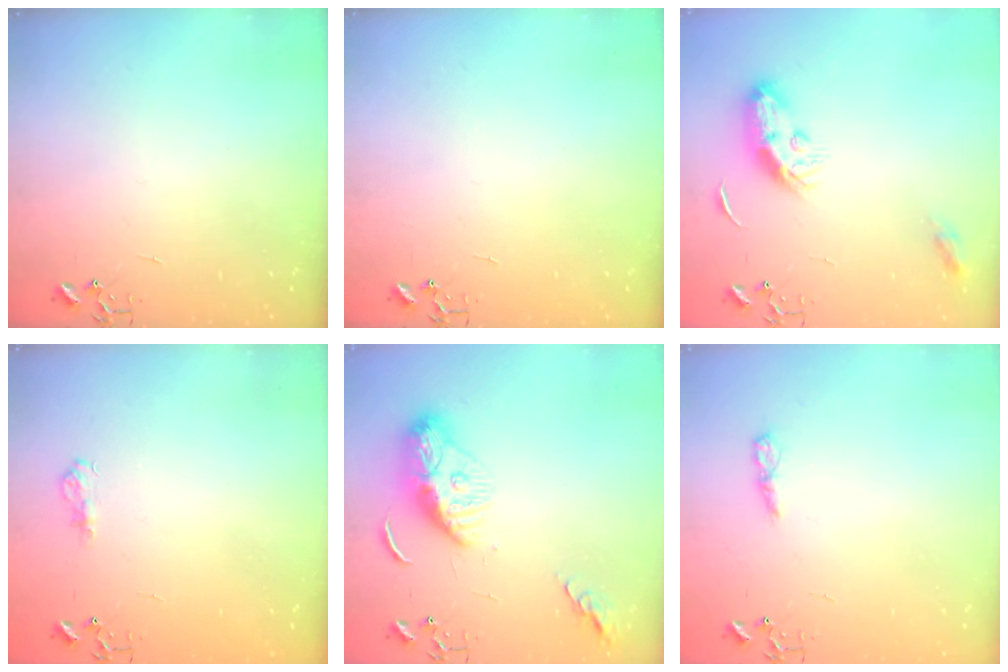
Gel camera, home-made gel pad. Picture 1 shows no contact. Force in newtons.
{"total": 0.0}
{"total": 10.4, "press": 10.4, "slide": 0.1}
{"total": 7.9, "press": 7.8, "slide": 0.8}
{"total": 11.6, "press": 11.6, "slide": 1.0}
{"total": 6.8, "press": 6.8, "slide": 0.5}